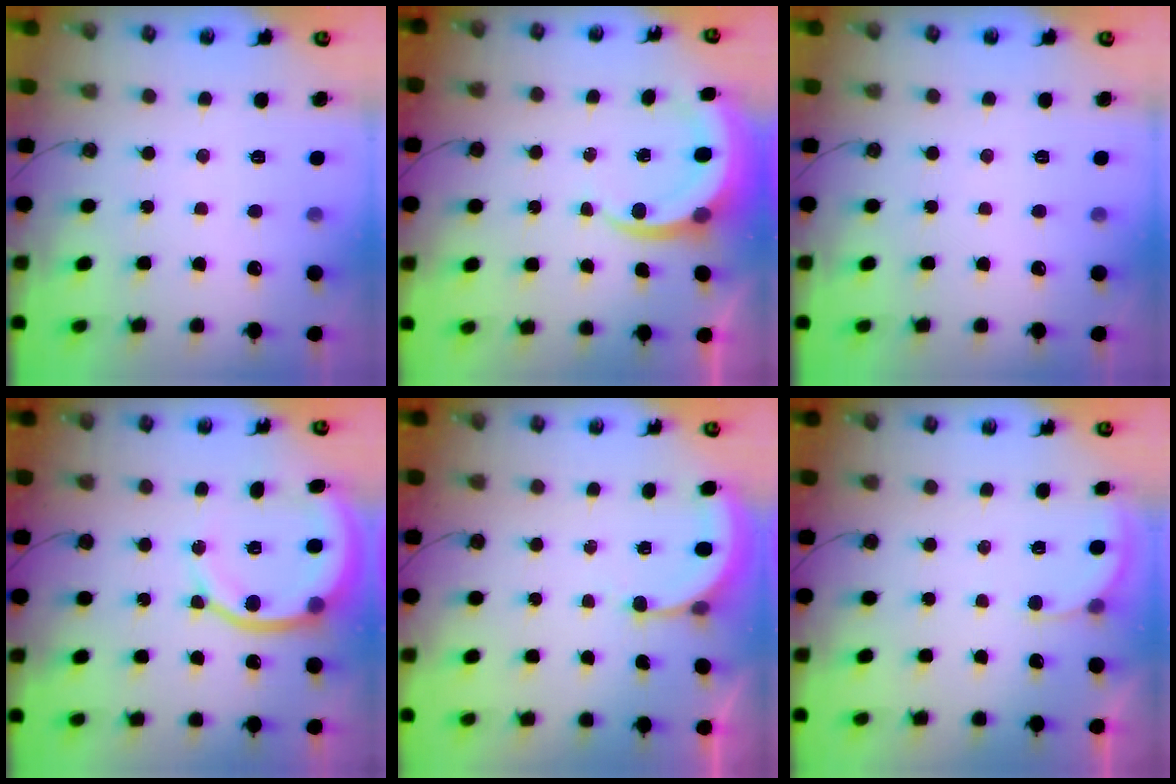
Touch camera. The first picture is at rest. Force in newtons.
{"total": 5.7, "press": 5.6, "slide": 0.7}
{"total": 0.0}
{"total": 11.8, "press": 11.6, "slide": 2.0}
{"total": 3.7, "press": 3.7, "slide": 0.2}
{"total": 4.1, "press": 4.1, "slide": 0.3}